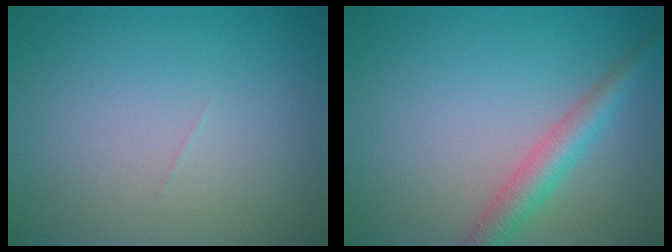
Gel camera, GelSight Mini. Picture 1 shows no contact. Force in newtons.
{"total": 3.2, "press": 3.2, "slide": 0.1}